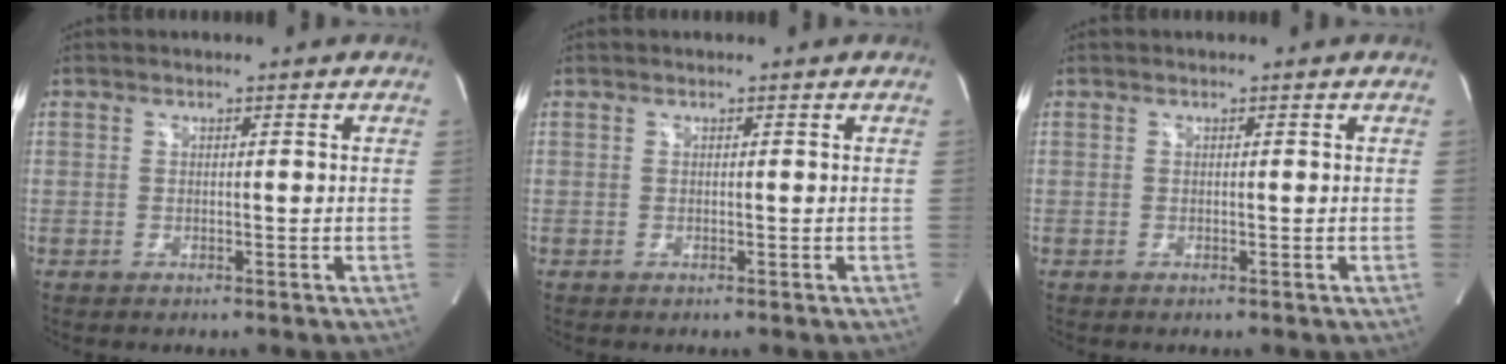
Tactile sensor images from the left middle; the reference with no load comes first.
{"total": 0.0}
{"total": 0.0}